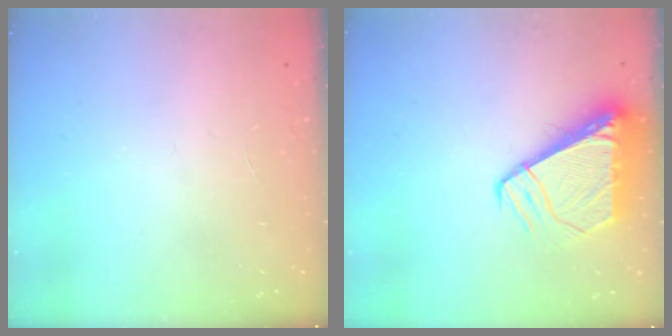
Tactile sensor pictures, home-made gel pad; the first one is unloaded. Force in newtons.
{"total": 9.1, "press": 9.1, "slide": 1.1}